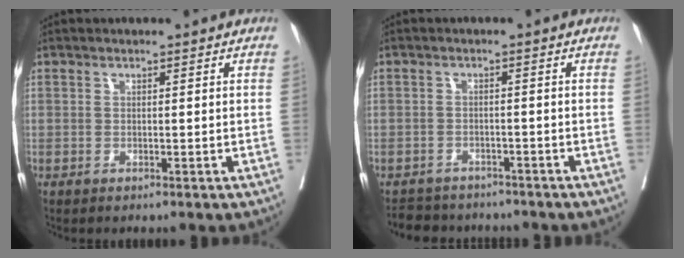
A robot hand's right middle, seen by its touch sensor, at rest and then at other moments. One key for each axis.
{"total": 6.9, "fx": -6.5, "fy": 2.3, "fz": 0.9, "tx": -0.015, "ty": 0.003, "tz": -0.088}